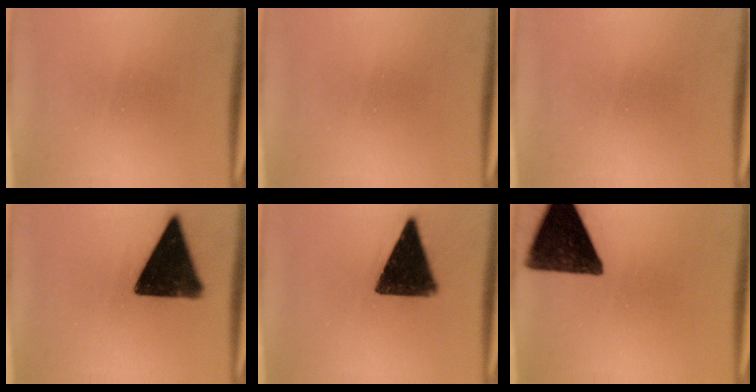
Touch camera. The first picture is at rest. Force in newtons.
{"total": 0.0}
{"total": 0.0}
{"total": 15.9}
{"total": 13.0}
{"total": 14.5}